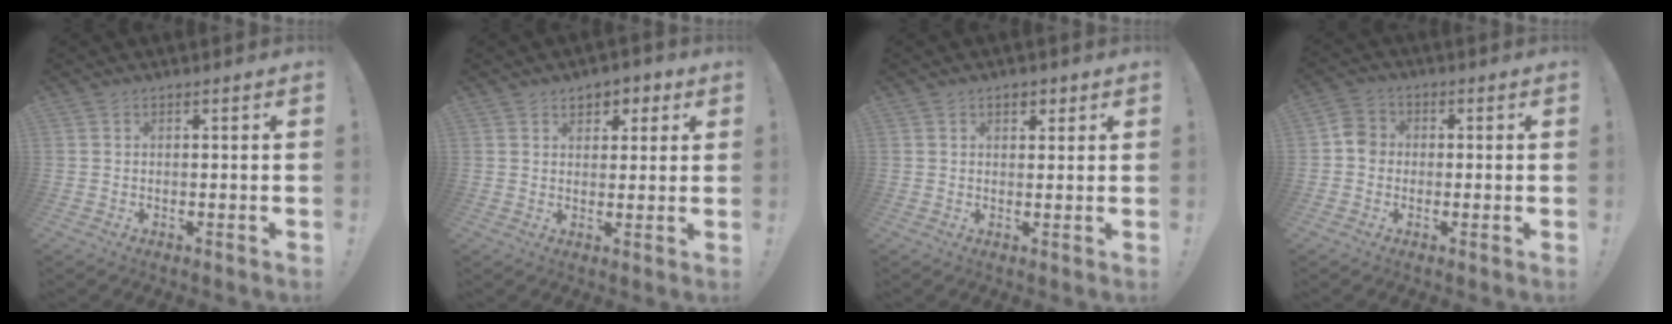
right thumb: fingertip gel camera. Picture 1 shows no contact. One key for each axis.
{"total": 4.8, "fx": 2.2, "fy": 3.7, "fz": 2.2, "tx": -0.019, "ty": -0.006, "tz": 0.036}
{"total": 3.1, "fx": 1.5, "fy": 2.0, "fz": 1.8, "tx": -0.021, "ty": 0.000, "tz": 0.024}
{"total": 5.4, "fx": -1.1, "fy": 4.5, "fz": 2.6, "tx": -0.038, "ty": 0.024, "tz": -0.016}